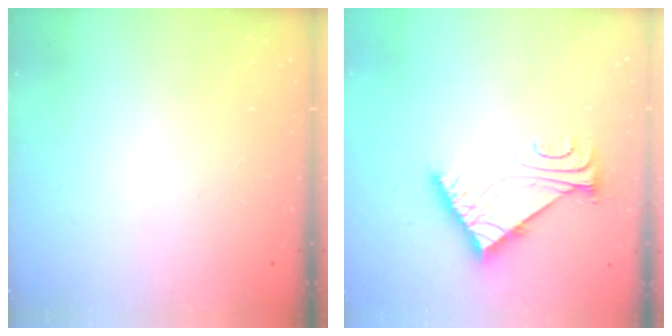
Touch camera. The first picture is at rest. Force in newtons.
{"total": 6.5, "press": 6.5, "slide": 0.4}